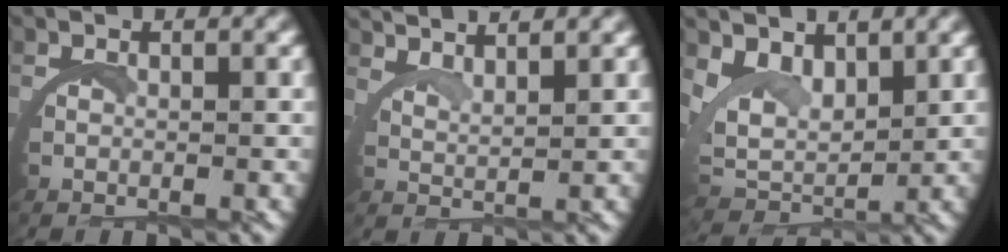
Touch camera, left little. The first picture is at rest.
{"total": 4.3, "force": [4.1, -0.3, 1.2], "torque": [-0.036, 0.000, 0.073]}
{"total": 5.4, "force": [2.9, 3.4, 3.0], "torque": [-0.078, -0.017, 0.055]}